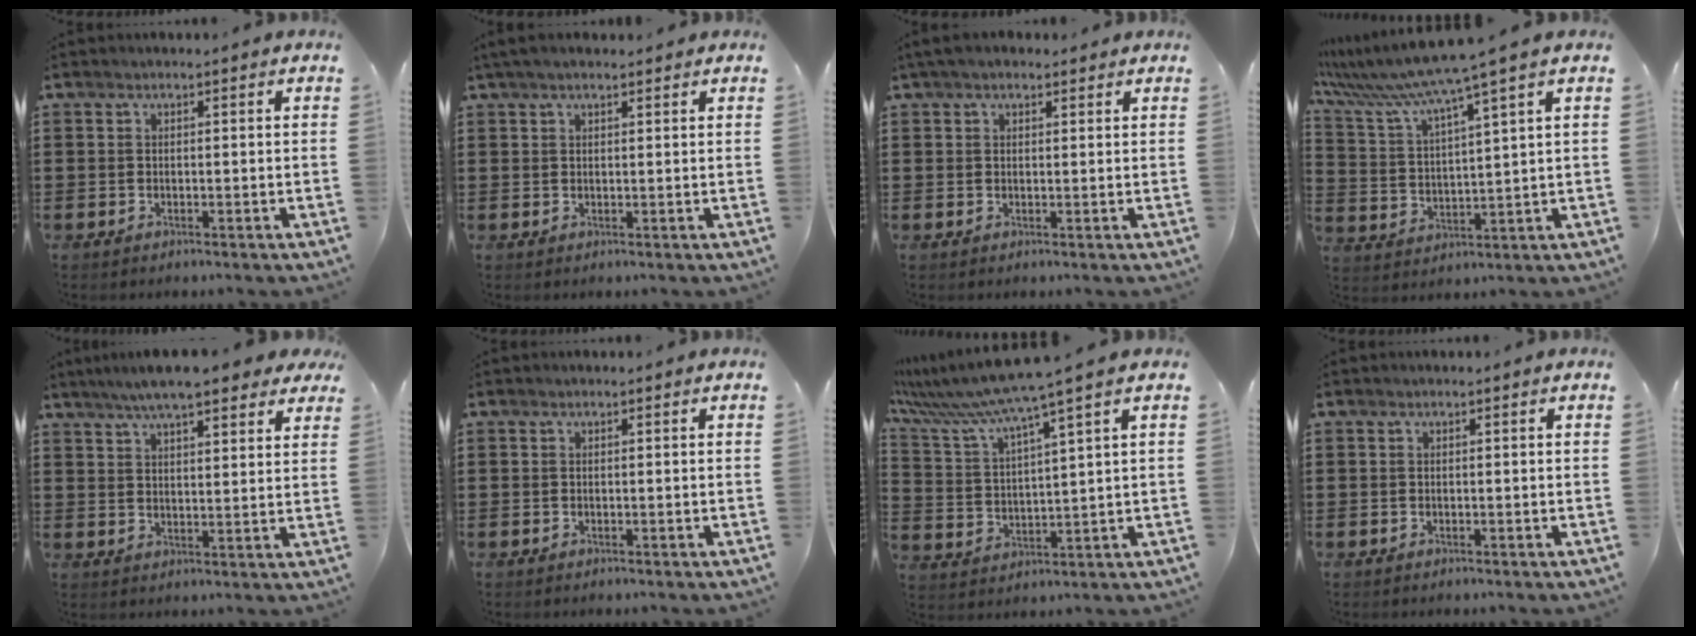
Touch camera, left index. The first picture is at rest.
{"total": 2.1, "force": [1.4, 0.4, 1.4], "torque": [-0.030, 0.004, 0.026]}
{"total": 2.2, "force": [1.6, 1.0, 1.2], "torque": [-0.029, 0.008, 0.030]}
{"total": 7.7, "force": [6.4, -1.1, 4.1], "torque": [-0.109, -0.047, 0.103]}
{"total": 7.4, "force": [6.3, 0.9, 3.7], "torque": [-0.091, -0.010, 0.114]}
{"total": 0.0}
{"total": 7.3, "force": [6.1, -1.1, 3.9], "torque": [-0.103, -0.045, 0.097]}
{"total": 0.0}